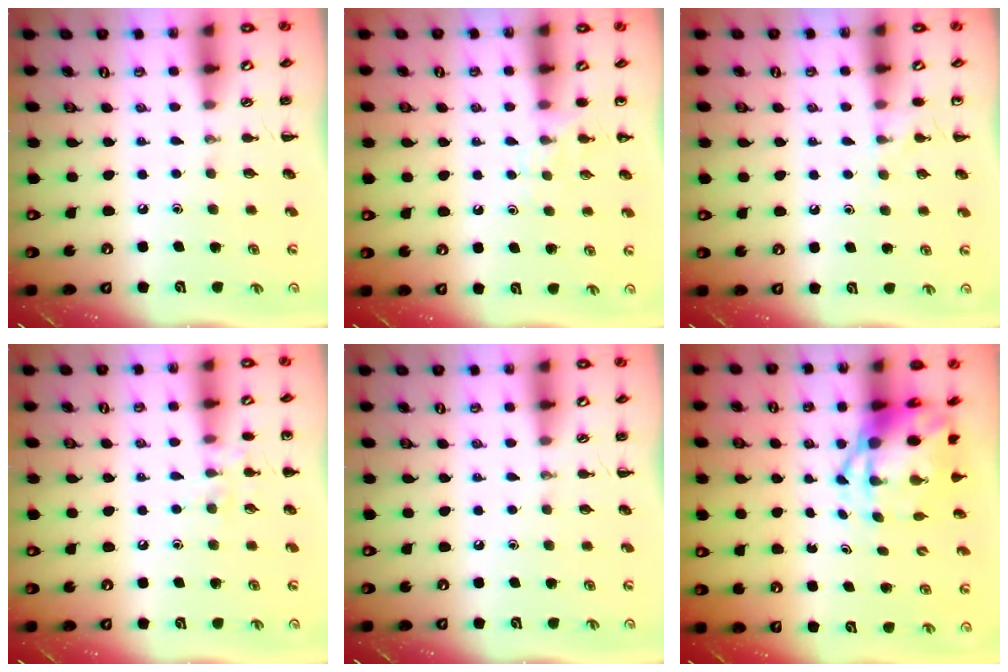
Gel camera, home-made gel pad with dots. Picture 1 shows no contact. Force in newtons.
{"total": 5.1, "press": 4.8, "slide": 1.7}
{"total": 5.7, "press": 5.5, "slide": 1.6}
{"total": 7.5, "press": 7.2, "slide": 1.8}
{"total": 0.0}
{"total": 6.6, "press": 6.3, "slide": 1.6}